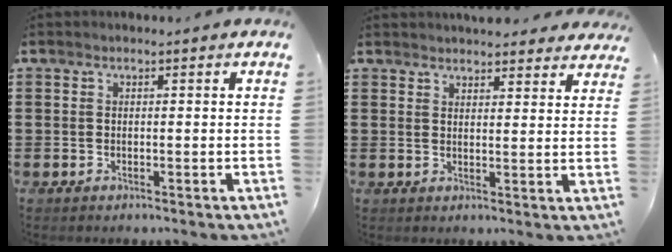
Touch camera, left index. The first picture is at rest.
{"total": 3.8, "force": [3.7, 0.5, 0.5], "torque": [-0.011, -0.014, 0.069]}